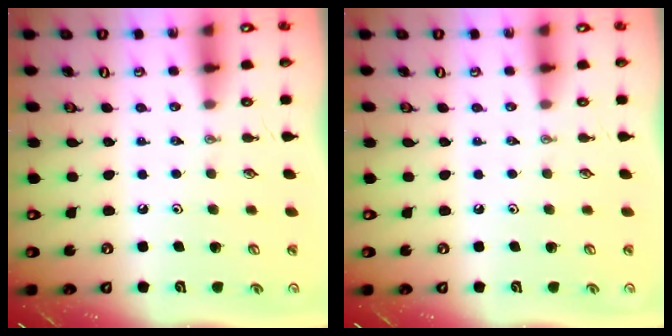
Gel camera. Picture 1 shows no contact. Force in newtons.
{"total": 0.0}